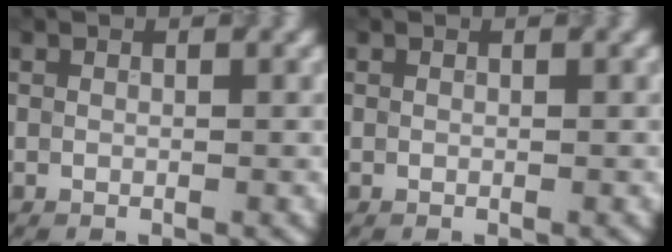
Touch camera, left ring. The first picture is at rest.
{"total": 0.0}